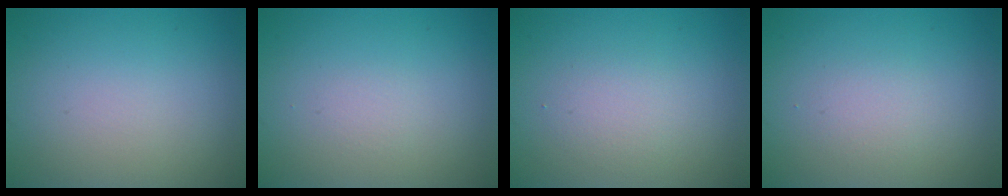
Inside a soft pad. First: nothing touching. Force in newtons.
{"total": 0.0}
{"total": 1.7, "press": 1.7, "slide": 0.1}
{"total": 1.3, "press": 1.3, "slide": 0.0}